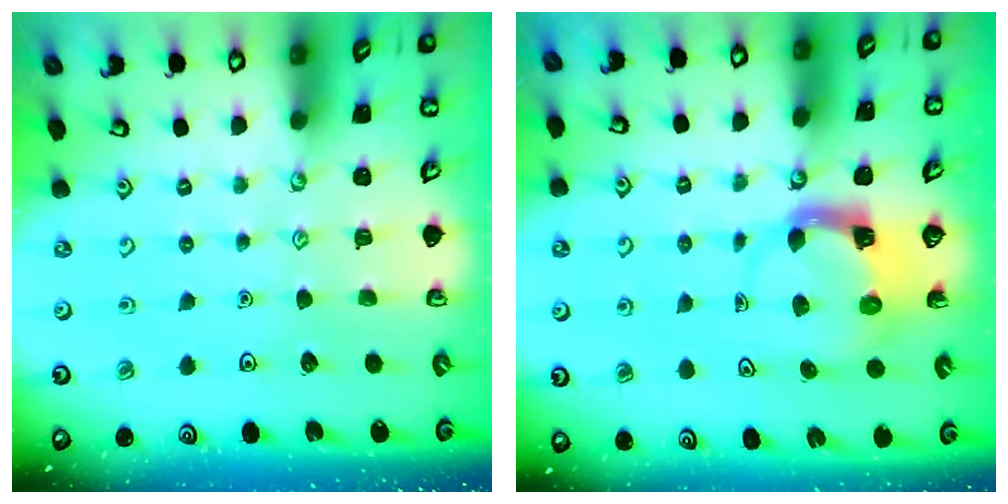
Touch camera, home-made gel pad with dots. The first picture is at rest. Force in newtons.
{"total": 4.0, "press": 4.0, "slide": 0.5}